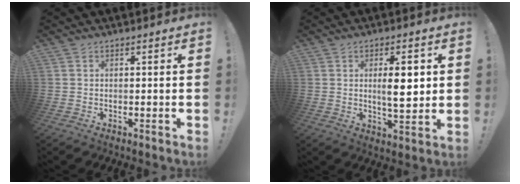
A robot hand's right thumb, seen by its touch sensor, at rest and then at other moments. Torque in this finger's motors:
{"motor_torque": [-0.07, 0.38, 0.28, -0.11, 0.08]}